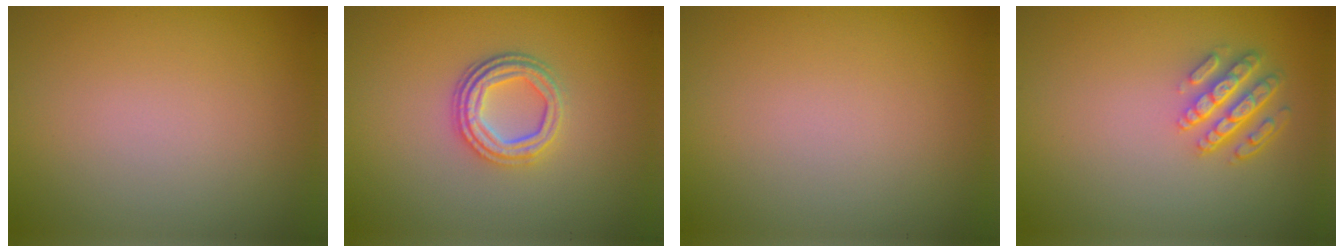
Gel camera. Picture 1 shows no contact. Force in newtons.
{"total": 3.6, "press": 3.0, "slide": 2.0}
{"total": 0.0}
{"total": 4.3, "press": 3.3, "slide": 2.8}